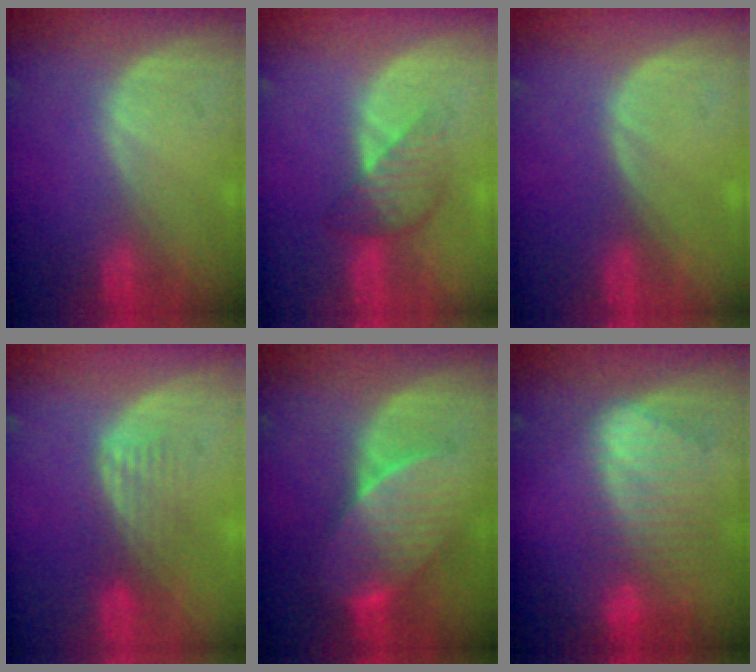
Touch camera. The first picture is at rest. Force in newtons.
{"total": 4.3, "press": 4.3, "slide": 0.2}
{"total": 0.0}
{"total": 4.3, "press": 3.6, "slide": 2.4}
{"total": 7.2, "press": 7.1, "slide": 1.1}
{"total": 9.4, "press": 8.2, "slide": 4.6}